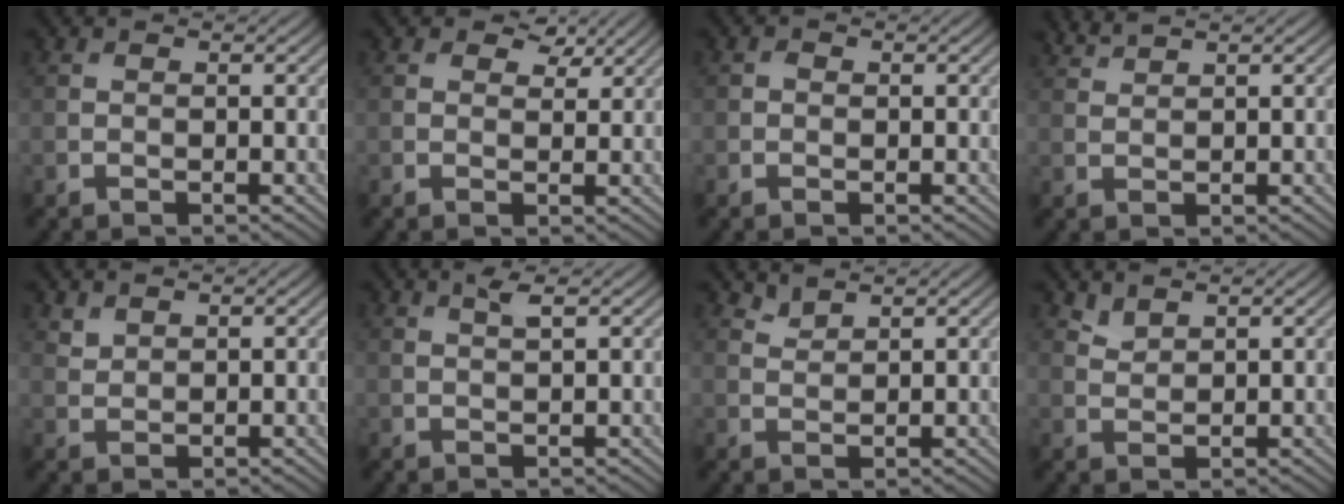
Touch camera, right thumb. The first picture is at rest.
{"total": 2.8, "force": [1.9, 1.5, 1.4], "torque": [-0.019, -0.004, 0.031]}
{"total": 0.5, "force": [0.1, 0.5, 0.2], "torque": [-0.001, -0.003, -0.002]}
{"total": 1.7, "force": [1.6, 0.1, 0.6], "torque": [-0.020, 0.005, 0.040]}
{"total": 1.6, "force": [1.4, 0.7, 0.5], "torque": [-0.016, -0.001, 0.035]}
{"total": 1.6, "force": [1.0, 0.1, 1.3], "torque": [-0.033, 0.004, 0.020]}
{"total": 1.7, "force": [1.6, 0.3, 0.4], "torque": [-0.017, -0.003, 0.040]}
{"total": 1.9, "force": [1.8, 0.6, 0.6], "torque": [-0.020, -0.003, 0.043]}